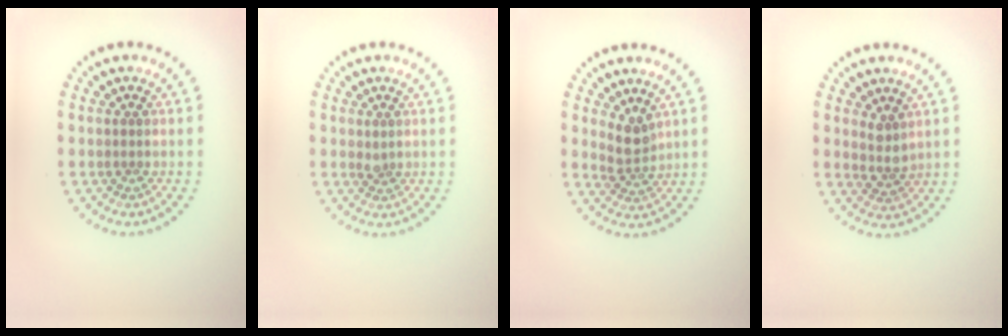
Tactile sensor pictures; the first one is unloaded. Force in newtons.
{"total": 0.6, "press": 0.6, "slide": 0.3}
{"total": 2.4, "press": 1.8, "slide": 1.6}
{"total": 1.9, "press": 1.5, "slide": 1.1}